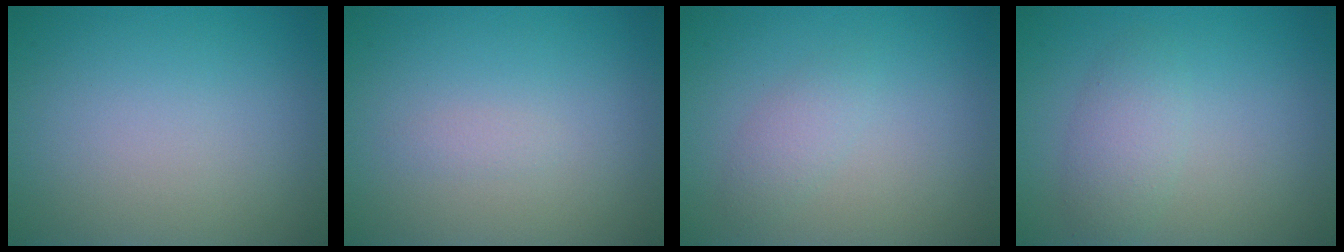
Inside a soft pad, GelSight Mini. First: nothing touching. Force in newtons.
{"total": 0.6, "press": 0.6, "slide": 0.0}
{"total": 1.4, "press": 1.4, "slide": 0.1}
{"total": 2.4, "press": 2.4, "slide": 0.1}